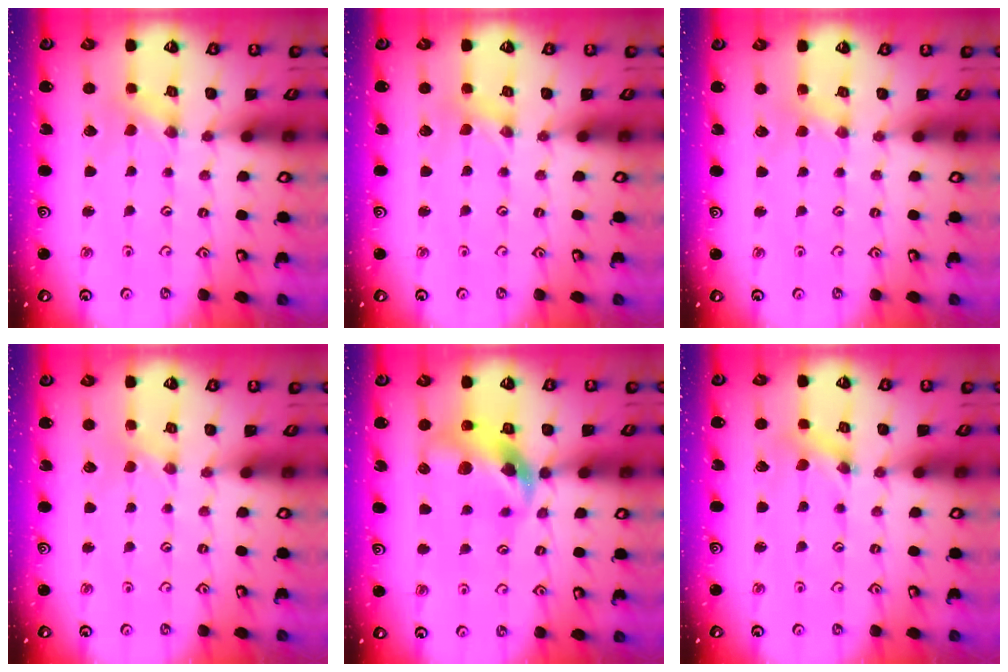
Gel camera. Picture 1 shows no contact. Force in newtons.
{"total": 0.0}
{"total": 2.4, "press": 2.3, "slide": 0.5}
{"total": 0.0}
{"total": 12.0, "press": 11.9, "slide": 1.6}
{"total": 1.6, "press": 1.5, "slide": 0.3}